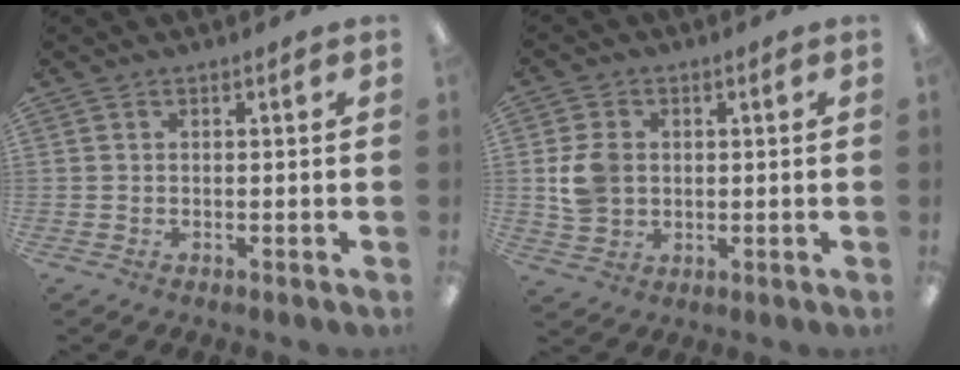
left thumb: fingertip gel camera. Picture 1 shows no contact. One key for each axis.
{"total": 7.3, "fx": 1.0, "fy": 6.1, "fz": 3.8, "tx": -0.069, "ty": 0.008, "tz": 0.023}